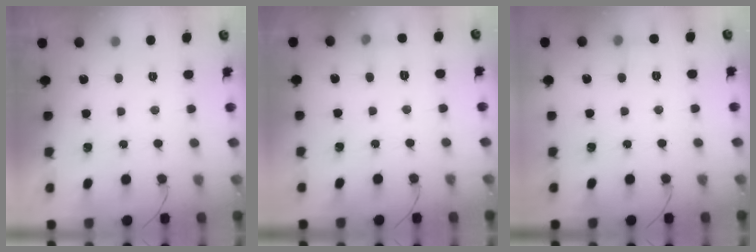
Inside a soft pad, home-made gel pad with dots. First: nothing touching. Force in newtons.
{"total": 4.7, "press": 4.5, "slide": 1.4}
{"total": 6.2, "press": 6.0, "slide": 1.5}